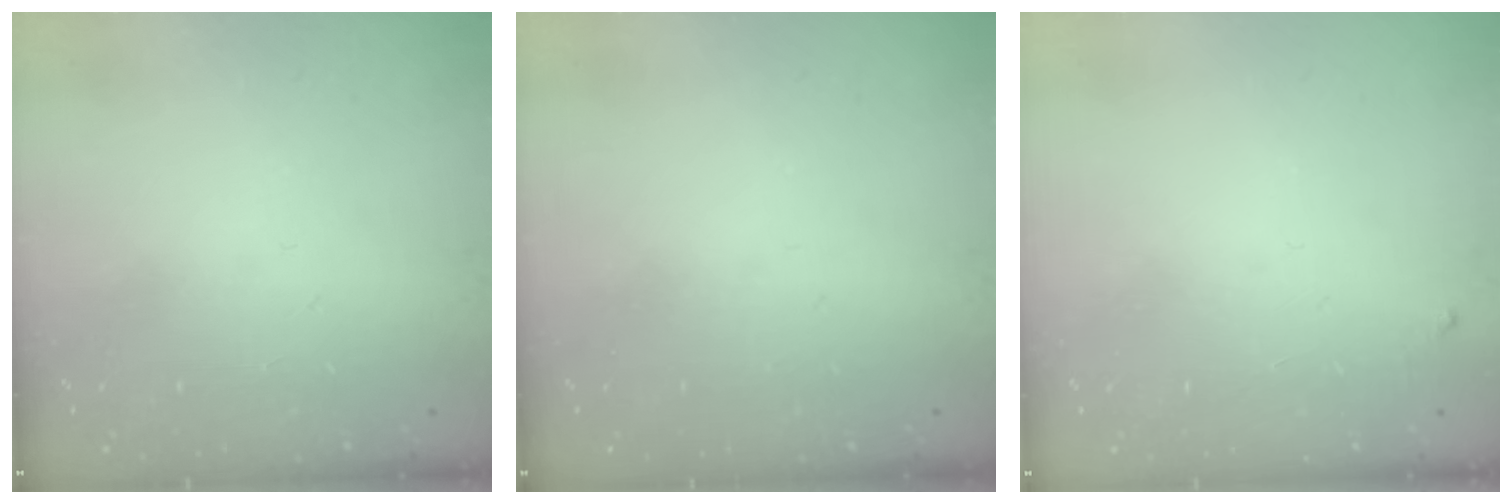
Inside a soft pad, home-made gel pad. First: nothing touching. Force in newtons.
{"total": 0.0}
{"total": 3.6, "press": 3.6, "slide": 0.4}